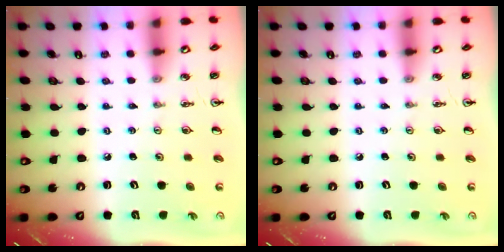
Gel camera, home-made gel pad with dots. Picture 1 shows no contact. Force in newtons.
{"total": 0.0}